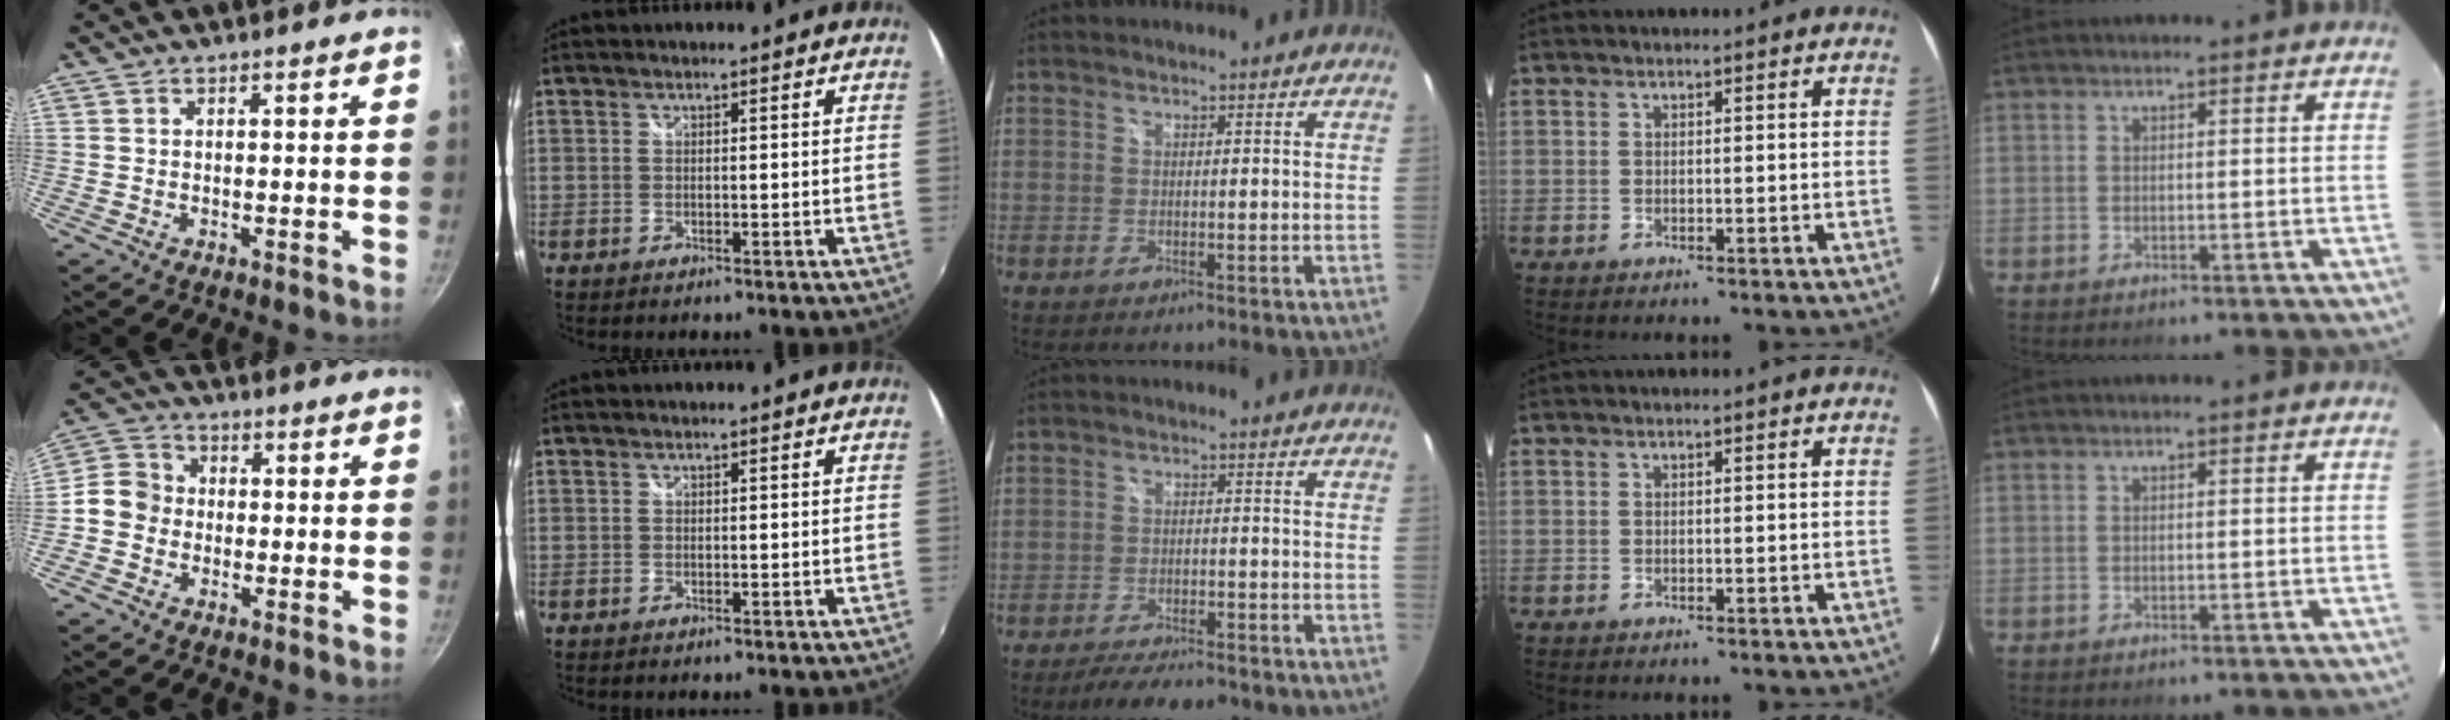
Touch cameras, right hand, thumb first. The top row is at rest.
{"thumb": {"total": 6.6, "force": [-1.3, 5.8, 2.9], "torque": [-0.028, 0.018, -0.047]}, "middle": {"total": 7.1, "force": [-6.2, 1.8, 3.0], "torque": [-0.072, -0.004, -0.096]}}